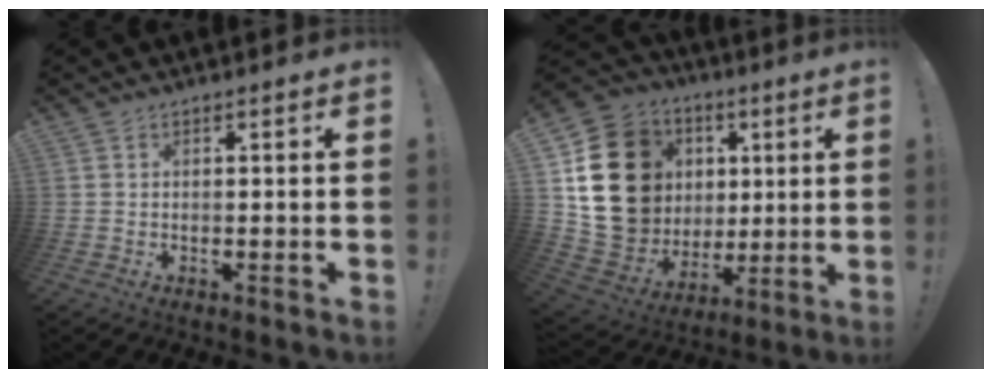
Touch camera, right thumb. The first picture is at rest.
{"total": 23.3, "force": [5.5, 19.7, 11.2], "torque": [-0.182, -0.012, 0.147]}